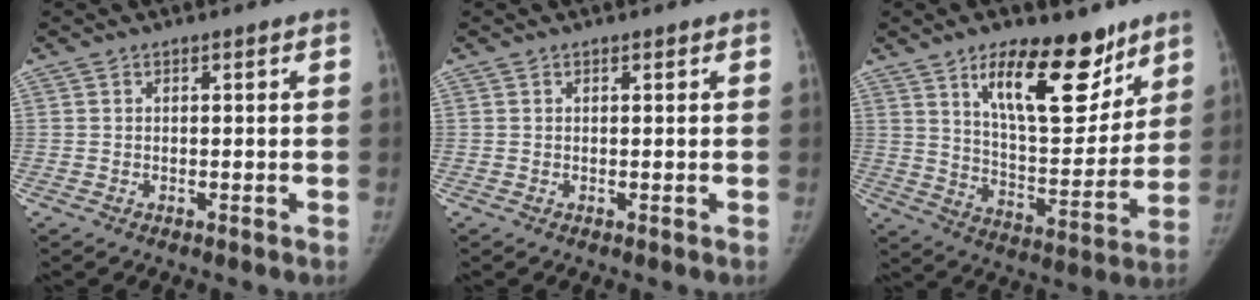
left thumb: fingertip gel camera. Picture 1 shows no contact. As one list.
[{"total": 0.0}, {"total": 19.1, "force": [11.7, 8.1, 12.8], "torque": [-0.139, -0.081, 0.193]}]